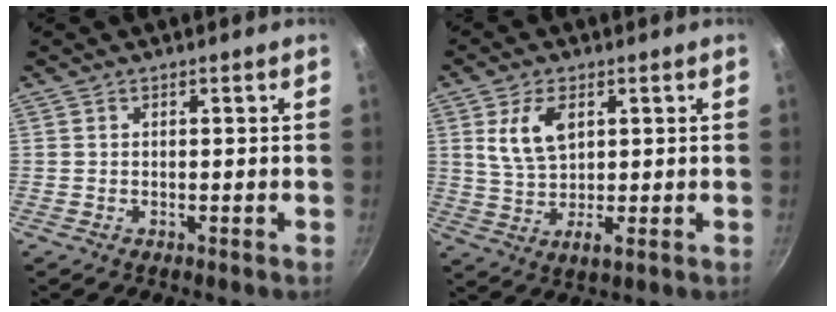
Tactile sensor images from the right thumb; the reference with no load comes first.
{"total": 8.6, "force": [2.6, 4.5, 6.8], "torque": [-0.126, -0.010, 0.055]}